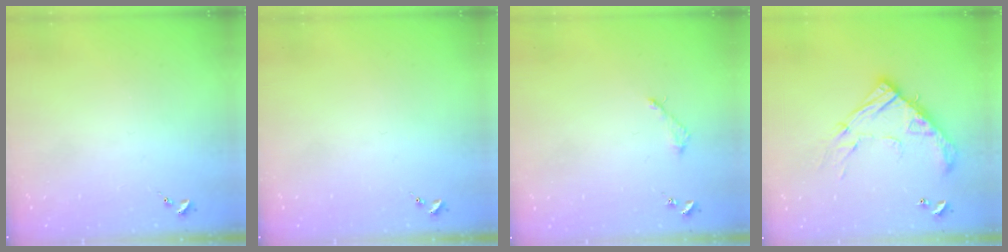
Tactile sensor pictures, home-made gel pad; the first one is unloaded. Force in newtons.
{"total": 0.0}
{"total": 3.1, "press": 3.0, "slide": 0.3}
{"total": 17.3, "press": 17.3, "slide": 1.4}